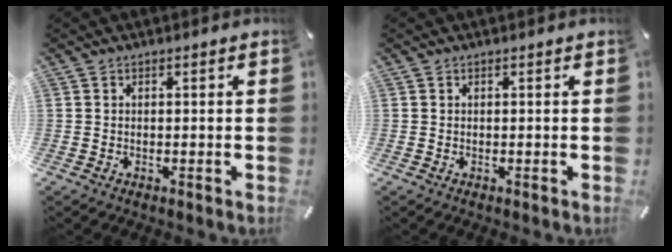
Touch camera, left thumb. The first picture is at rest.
{"total": 0.0}